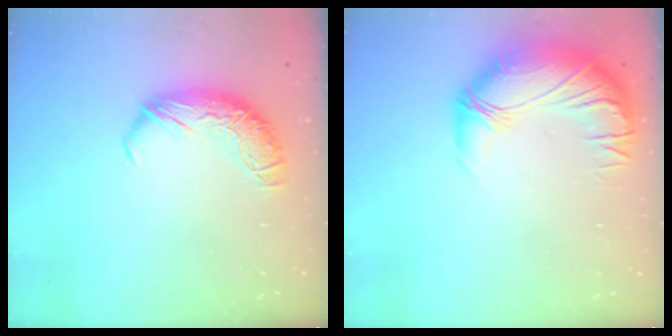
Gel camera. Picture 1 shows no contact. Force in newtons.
{"total": 3.4, "press": 1.5, "slide": 3.1}